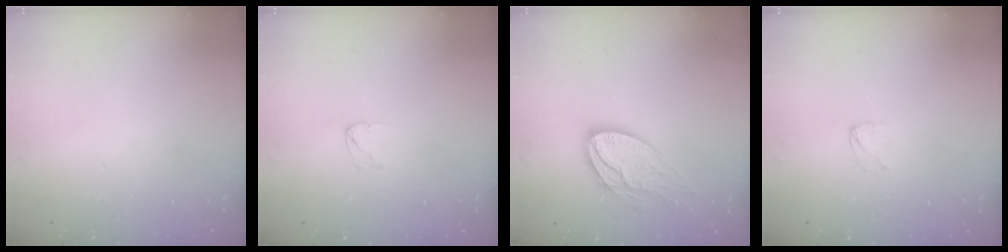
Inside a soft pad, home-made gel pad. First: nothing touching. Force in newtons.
{"total": 2.6, "press": 2.6, "slide": 0.2}
{"total": 15.1, "press": 15.0, "slide": 1.3}
{"total": 2.9, "press": 2.9, "slide": 0.2}